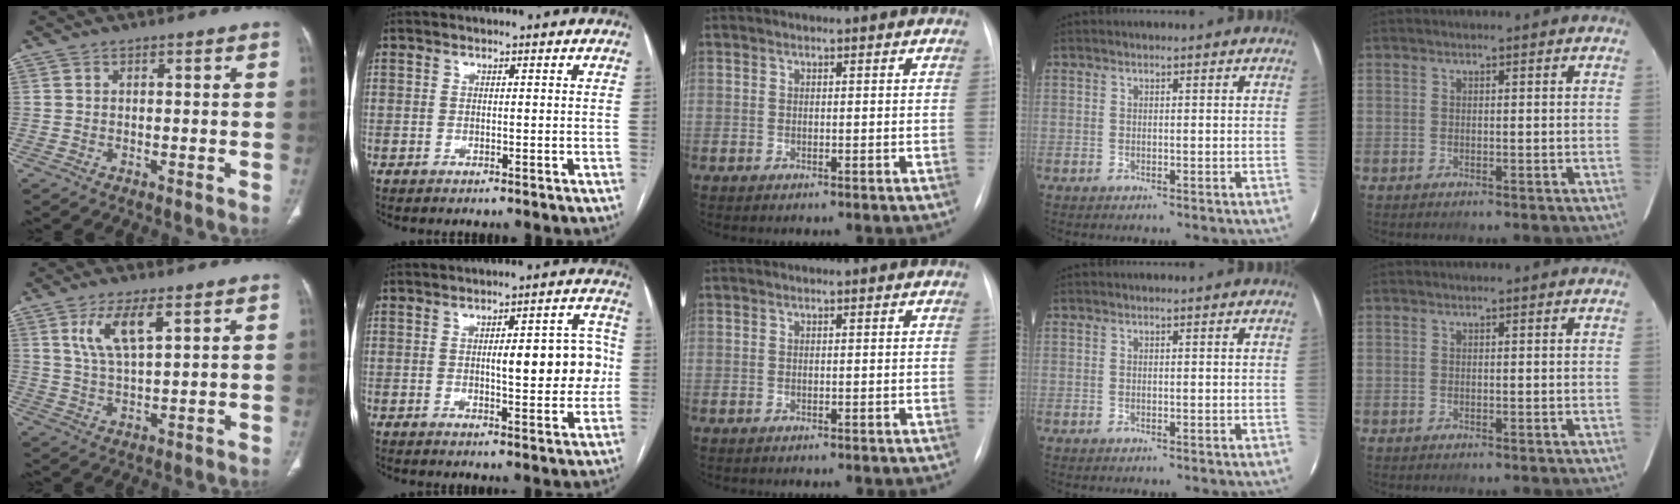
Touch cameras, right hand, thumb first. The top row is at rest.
{"thumb": {"total": 7.9, "force": [3.6, 2.5, 6.6], "torque": [-0.132, -0.014, 0.078]}, "index": {"total": 9.9, "force": [0.1, 2.9, 9.5], "torque": [-0.118, 0.021, 0.006]}, "middle": {"total": 1.3, "force": [-1.2, 0.2, 0.5], "torque": [-0.009, -0.003, -0.012]}}